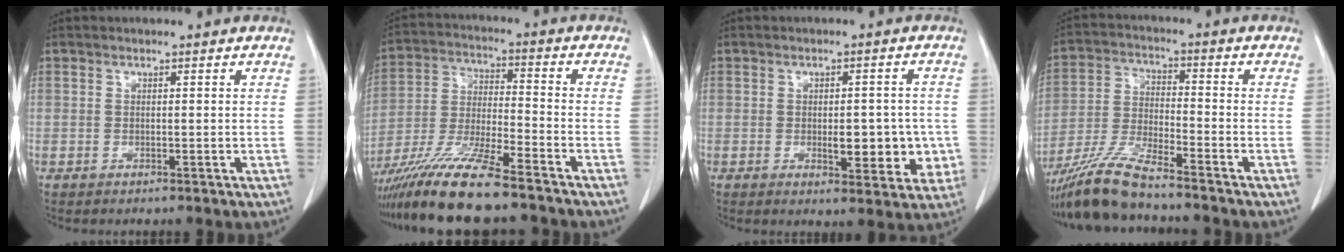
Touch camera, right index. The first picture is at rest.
{"total": 14.9, "force": [-11.6, 0.4, 9.2], "torque": [-0.189, -0.029, -0.210]}
{"total": 7.3, "force": [-1.3, 3.2, 6.5], "torque": [-0.074, 0.001, -0.010]}
{"total": 10.4, "force": [-9.1, 0.1, 5.1], "torque": [-0.104, -0.021, -0.175]}